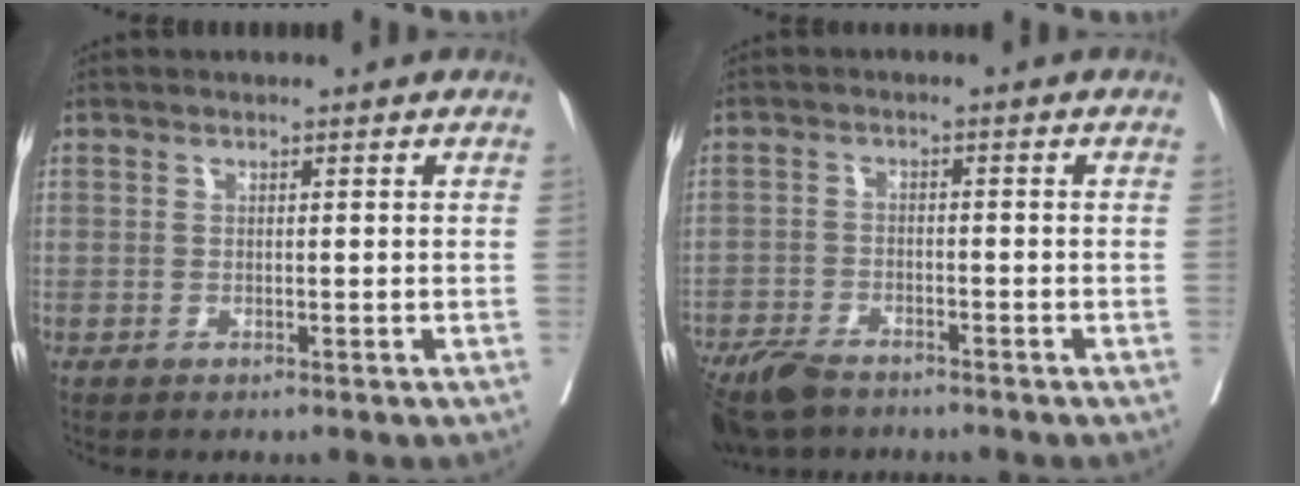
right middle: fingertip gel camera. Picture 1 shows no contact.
{"total": 8.4, "force": [-7.0, 2.7, 3.8], "torque": [-0.066, -0.016, -0.122]}